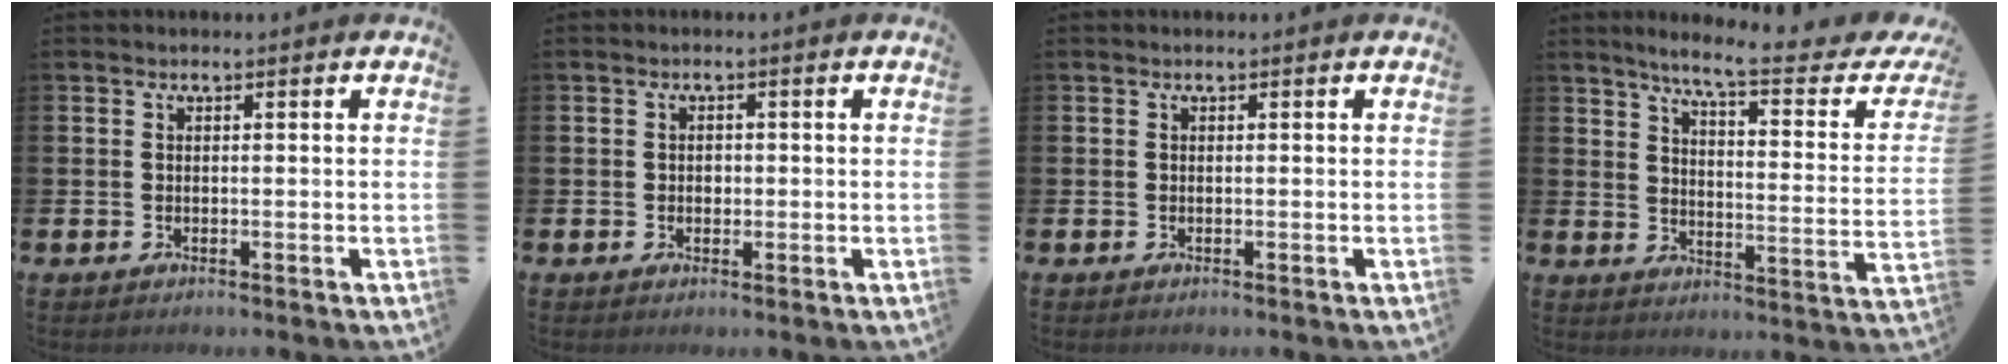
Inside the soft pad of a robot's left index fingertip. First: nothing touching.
{"total": 1.1, "force": [0.0, 1.0, 0.5], "torque": [0.002, 0.002, -0.004]}
{"total": 0.0}
{"total": 7.4, "force": [6.1, 0.5, 4.1], "torque": [-0.089, -0.043, 0.092]}